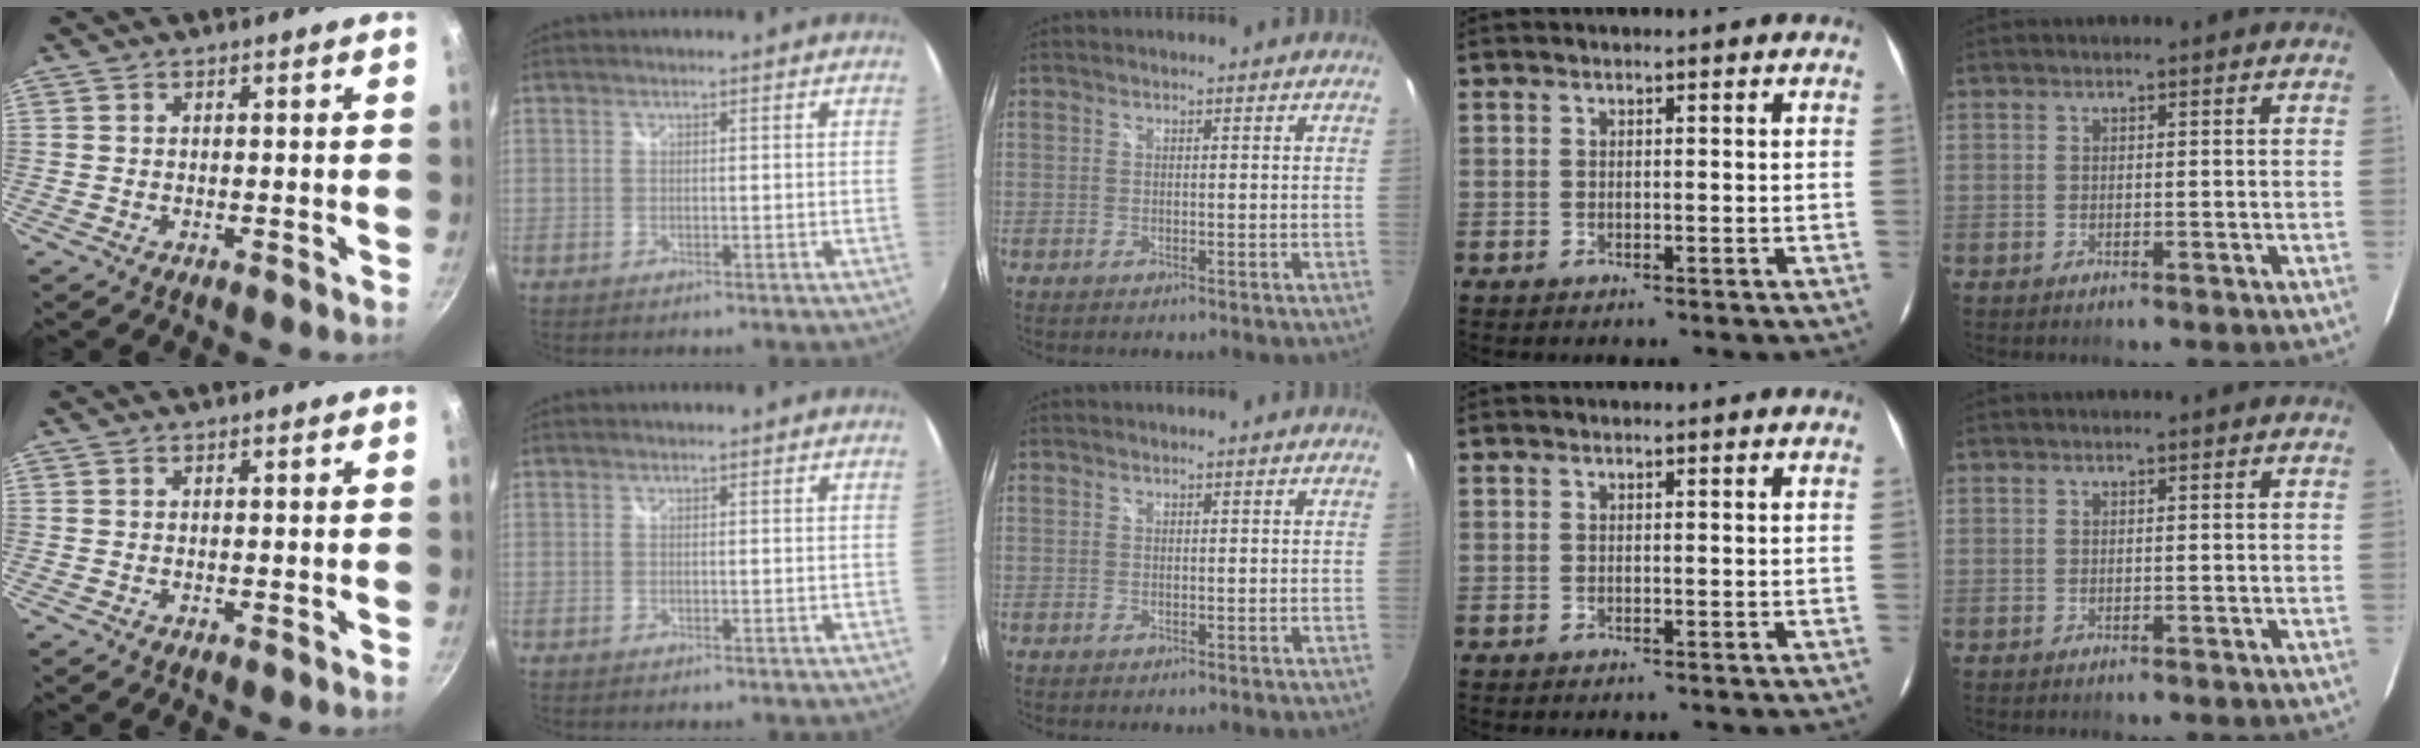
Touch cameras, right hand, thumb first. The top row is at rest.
{}